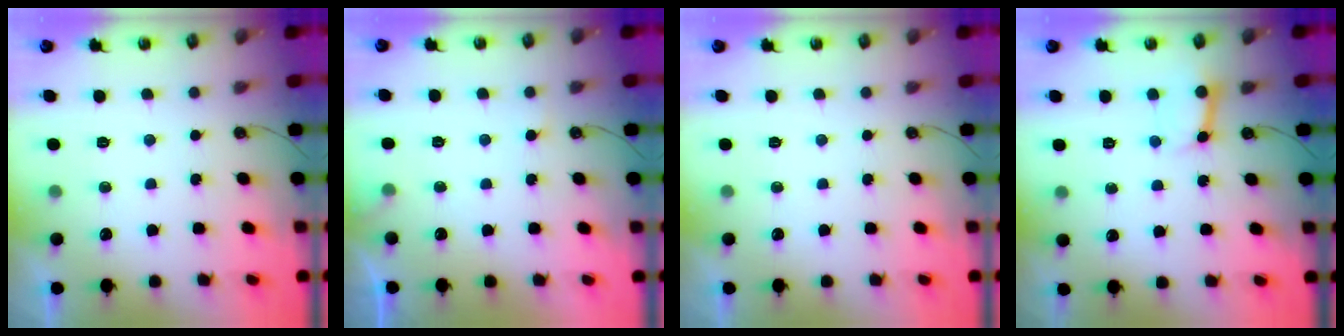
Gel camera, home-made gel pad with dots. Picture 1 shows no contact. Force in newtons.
{"total": 6.0, "press": 6.0, "slide": 0.3}
{"total": 0.0}
{"total": 8.4, "press": 8.4, "slide": 1.0}